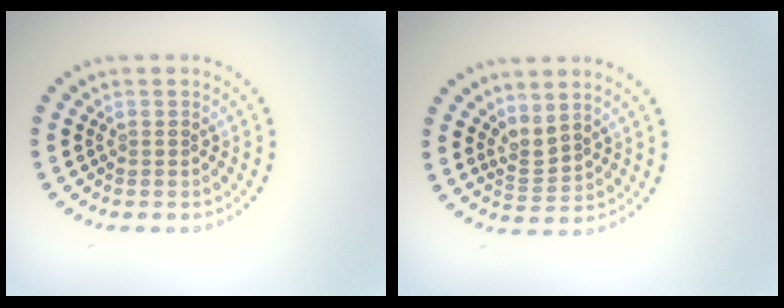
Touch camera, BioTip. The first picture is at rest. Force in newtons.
{"total": 2.0, "press": 1.3, "slide": 1.5}